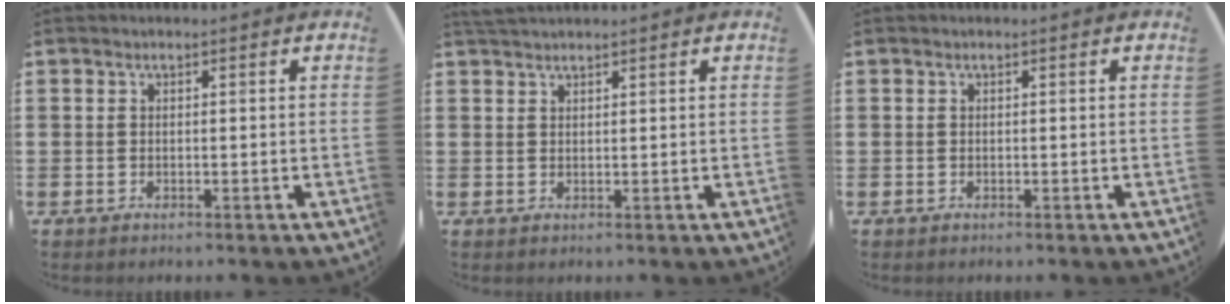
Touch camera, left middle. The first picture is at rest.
{"total": 1.3, "force": [1.3, 0.0, 0.2], "torque": [-0.006, 0.001, 0.024]}
{"total": 0.0}